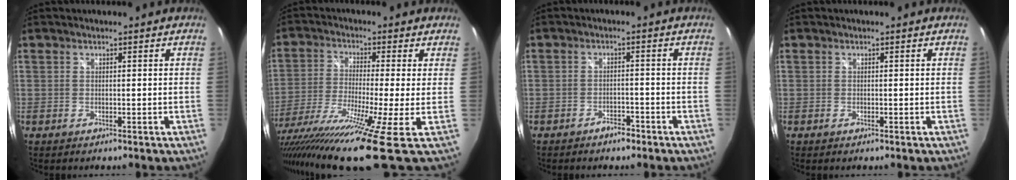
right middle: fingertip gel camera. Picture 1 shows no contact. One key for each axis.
{"total": 20.3, "fx": -13.2, "fy": -0.2, "fz": 15.4, "tx": -0.285, "ty": -0.093, "tz": -0.226}
{"total": 2.7, "fx": -2.2, "fy": 1.3, "fz": 0.9, "tx": -0.020, "ty": 0.005, "tz": -0.029}
{"total": 0.0}